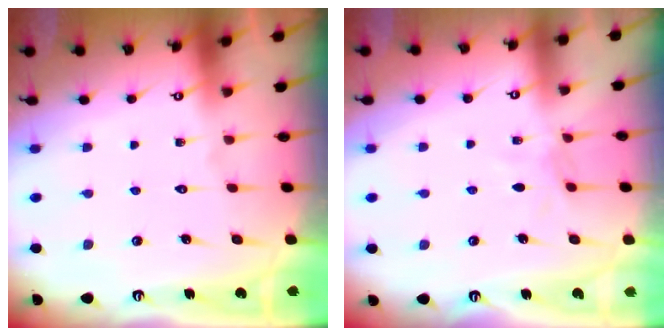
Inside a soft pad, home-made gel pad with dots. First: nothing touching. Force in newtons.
{"total": 4.0, "press": 4.0, "slide": 0.5}